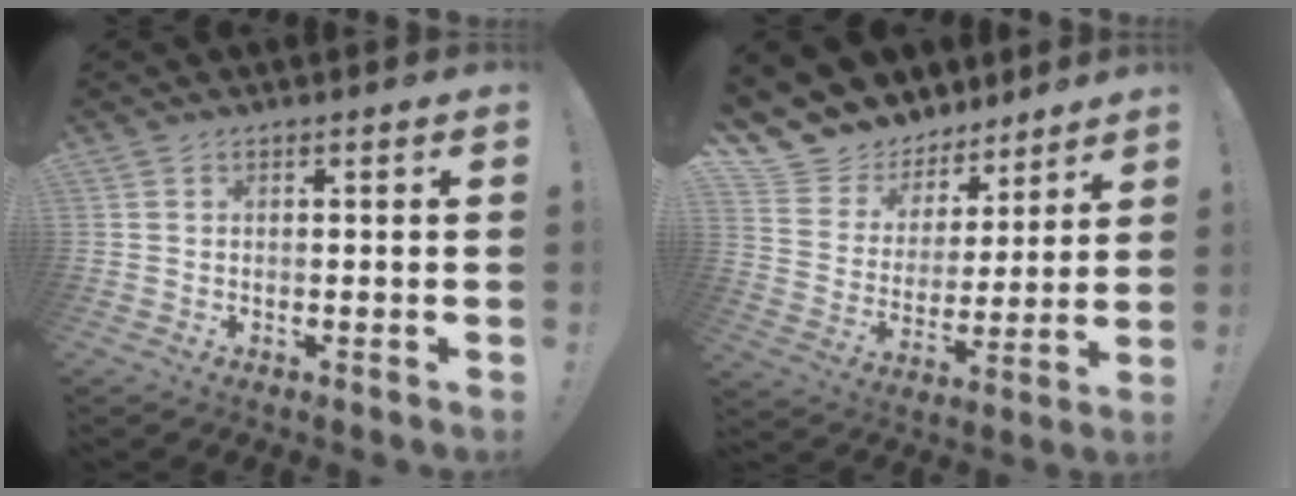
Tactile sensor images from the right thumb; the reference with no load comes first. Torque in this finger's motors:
{"motor_torque": [0.08, 0.28, 0.63, 0.68, 0.01]}